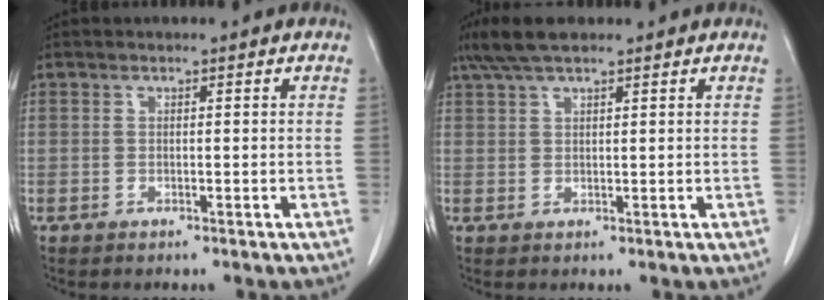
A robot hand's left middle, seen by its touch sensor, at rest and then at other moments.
{"total": 5.3, "force": [4.1, 1.2, 3.1], "torque": [-0.067, 0.021, 0.077]}